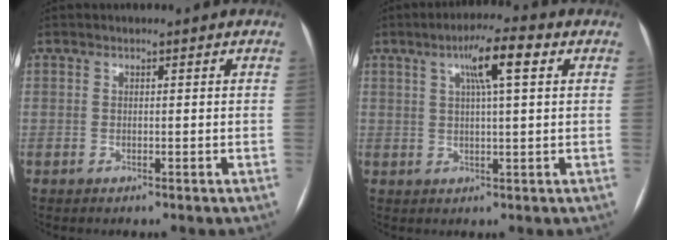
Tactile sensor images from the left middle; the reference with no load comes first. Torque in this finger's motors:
{"motor_torque": [0.94, -0.26, 0.16, 0.03]}